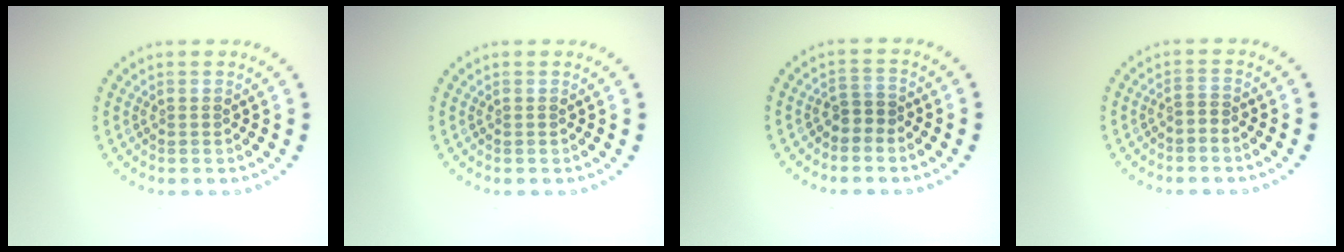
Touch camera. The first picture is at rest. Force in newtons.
{"total": 0.0}
{"total": 1.6, "press": 1.2, "slide": 1.0}
{"total": 0.7, "press": 0.4, "slide": 0.6}